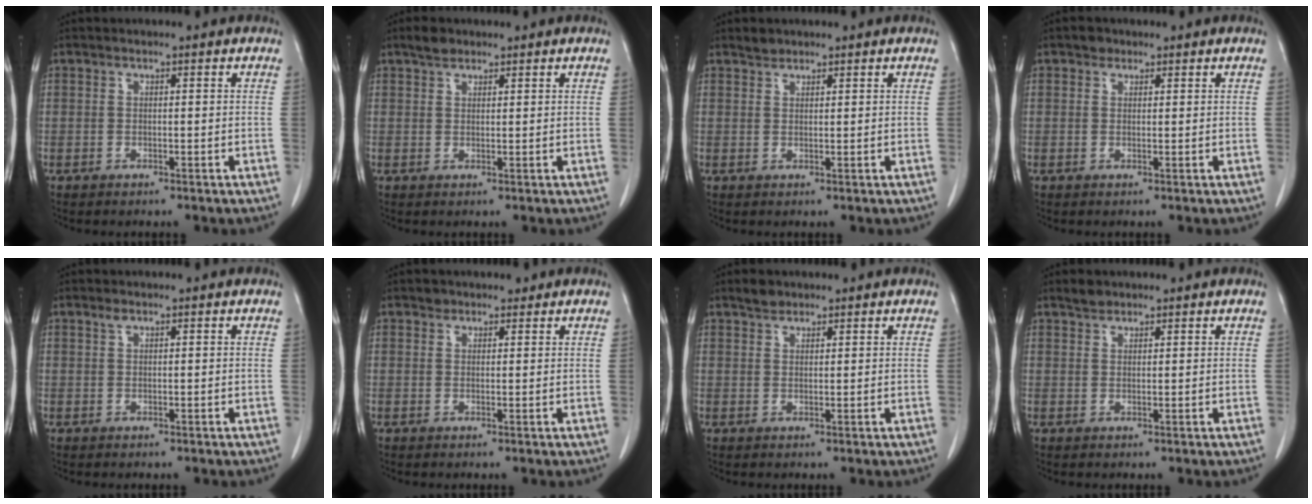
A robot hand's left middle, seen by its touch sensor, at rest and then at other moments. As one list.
[{"total": 2.3, "force": [1.8, 1.0, 0.9], "torque": [-0.023, 0.008, 0.032]}, {"total": 1.4, "force": [1.3, 0.6, 0.2], "torque": [-0.007, 0.002, 0.025]}, {"total": 1.5, "force": [1.0, 1.0, 0.3], "torque": [-0.005, 0.005, 0.014]}, {"total": 0.7, "force": [0.5, 0.2, 0.4], "torque": [-0.013, 0.002, 0.011]}, {"total": 1.6, "force": [1.3, 1.0, 0.1], "torque": [0.004, 0.004, 0.016]}, {"total": 2.0, "force": [1.7, 0.9, 0.5], "torque": [-0.015, 0.004, 0.030]}, {"total": 1.7, "force": [1.5, 0.7, 0.4], "torque": [-0.013, 0.004, 0.028]}]